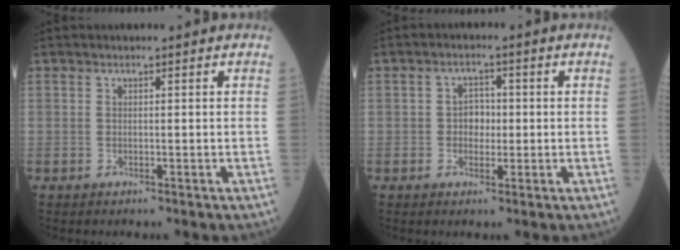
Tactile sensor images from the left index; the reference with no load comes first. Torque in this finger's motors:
{"motor_torque": [0.02, 0.00, 0.00, 0.01]}